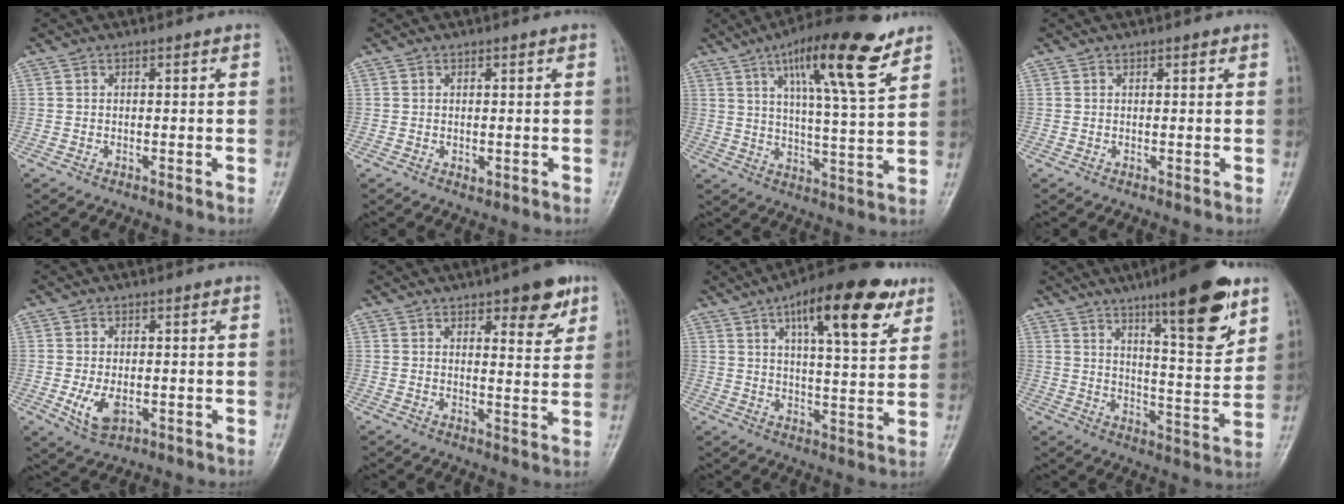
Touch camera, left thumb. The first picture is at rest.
{"total": 1.1, "force": [0.1, 0.7, 0.9], "torque": [-0.010, -0.003, 0.005]}
{"total": 16.8, "force": [9.7, 3.4, 13.3], "torque": [-0.198, -0.043, 0.156]}
{"total": 0.9, "force": [0.5, 0.3, 0.6], "torque": [-0.008, 0.000, 0.007]}
{"total": 5.1, "force": [-1.1, 3.0, 4.0], "torque": [-0.075, -0.009, -0.013]}
{"total": 8.8, "force": [5.0, 3.1, 6.5], "torque": [-0.064, -0.024, 0.063]}
{"total": 17.4, "force": [9.1, 5.7, 13.7], "torque": [-0.177, -0.025, 0.134]}
{"total": 16.7, "force": [10.0, 3.7, 12.9], "torque": [-0.167, -0.061, 0.155]}